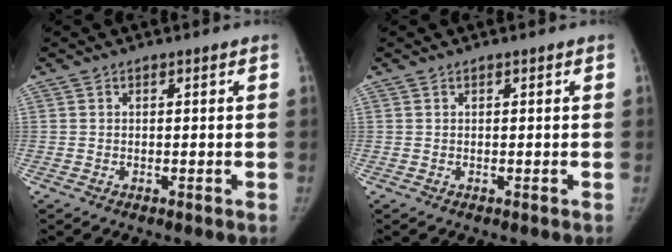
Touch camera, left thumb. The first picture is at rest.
{"total": 0.0}